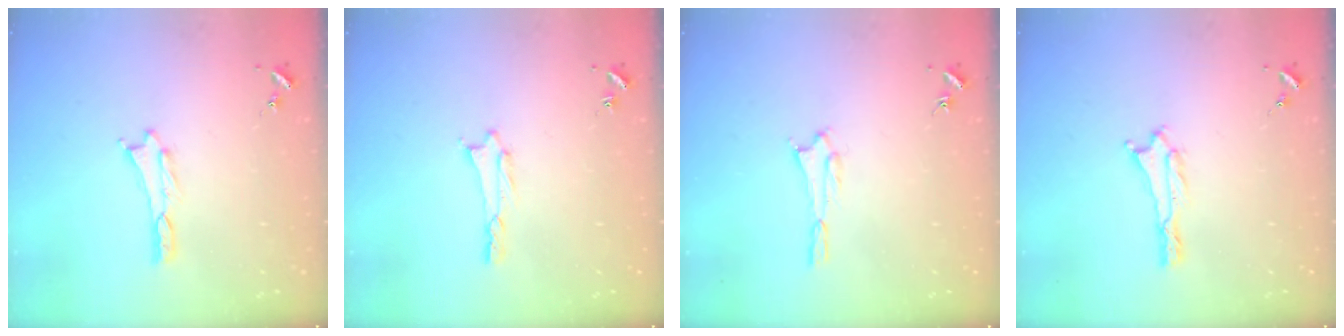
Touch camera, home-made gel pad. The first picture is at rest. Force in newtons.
{"total": 0.8, "press": 0.8, "slide": 0.1}
{"total": 1.6, "press": 1.6, "slide": 0.1}
{"total": 0.0}